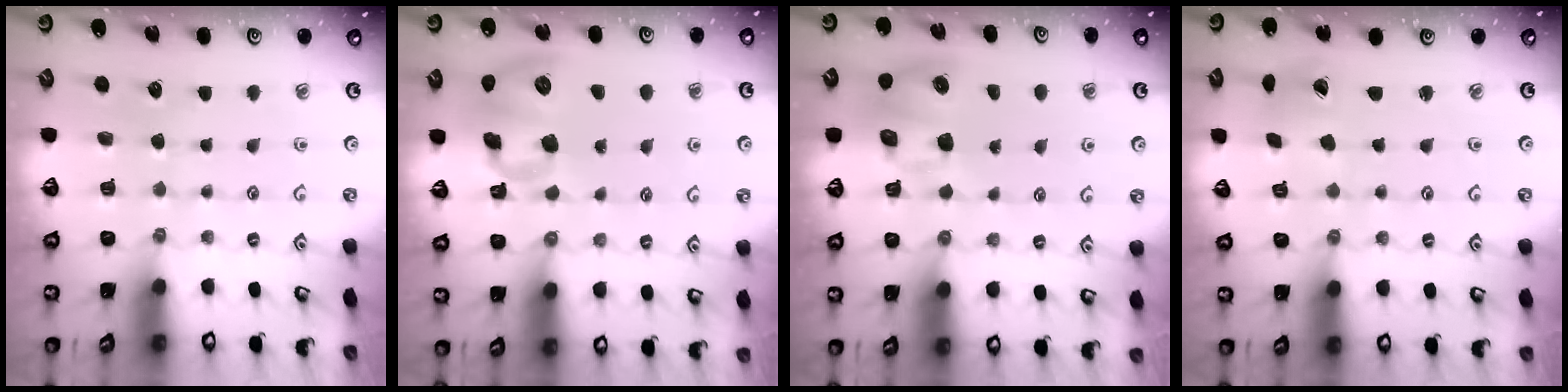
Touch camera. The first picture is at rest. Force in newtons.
{"total": 11.5, "press": 11.3, "slide": 1.8}
{"total": 8.4, "press": 8.3, "slide": 1.3}
{"total": 2.1, "press": 2.0, "slide": 0.3}